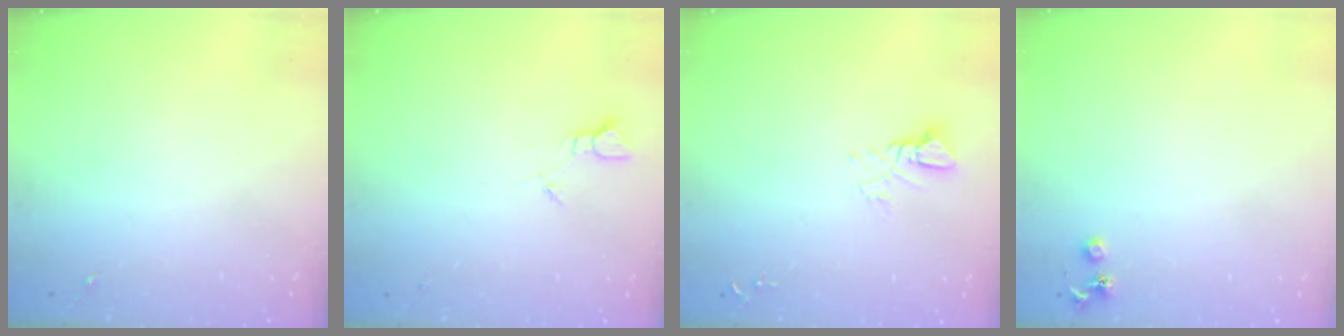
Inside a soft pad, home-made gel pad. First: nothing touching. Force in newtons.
{"total": 1.8, "press": 1.8, "slide": 0.0}
{"total": 5.3, "press": 5.3, "slide": 0.3}
{"total": 3.6, "press": 3.5, "slide": 0.5}